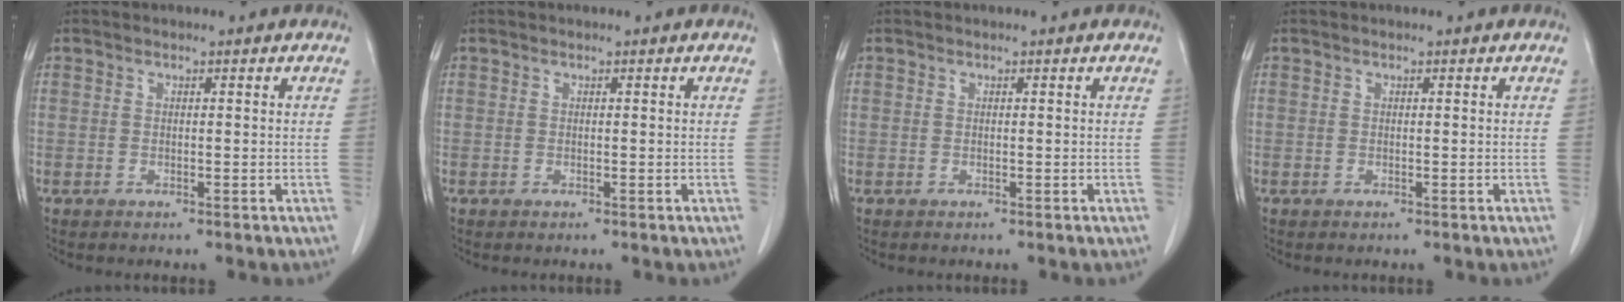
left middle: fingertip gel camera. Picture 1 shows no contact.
{"total": 0.0}
{"total": 0.0}
{"total": 0.0}